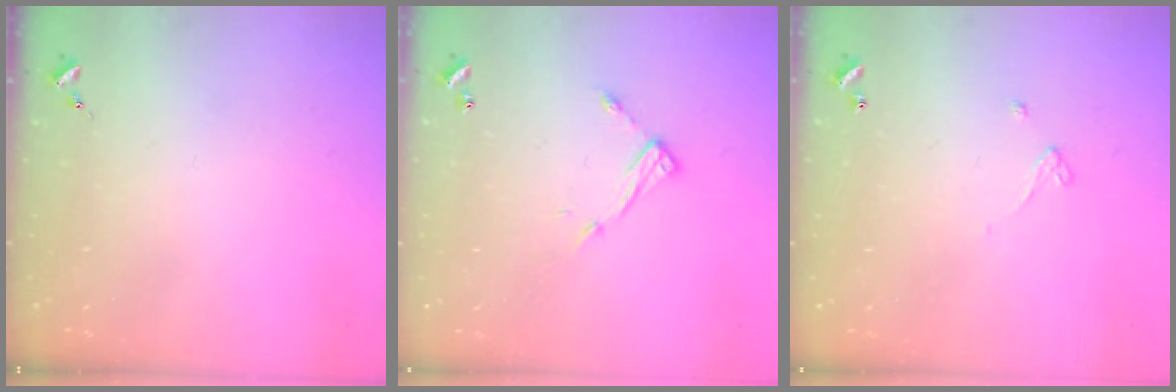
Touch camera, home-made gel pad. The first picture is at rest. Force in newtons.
{"total": 8.6, "press": 8.6, "slide": 0.4}
{"total": 2.6, "press": 2.6, "slide": 0.2}